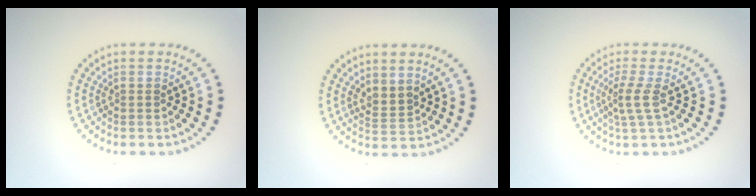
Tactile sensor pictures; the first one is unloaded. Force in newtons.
{"total": 1.8, "press": 1.3, "slide": 1.2}
{"total": 2.1, "press": 1.4, "slide": 1.5}